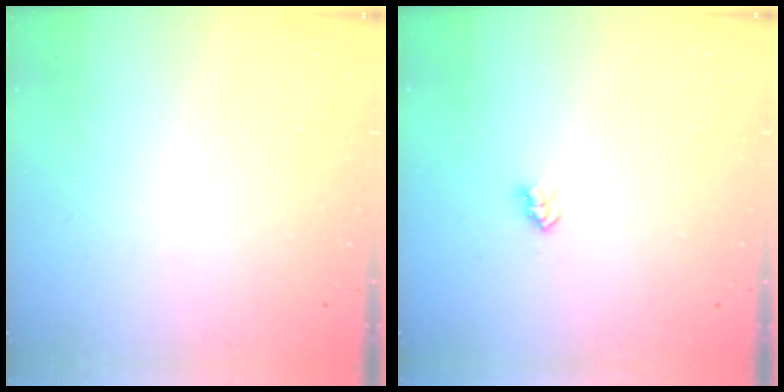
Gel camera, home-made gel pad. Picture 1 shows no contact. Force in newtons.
{"total": 2.7, "press": 2.7, "slide": 0.4}